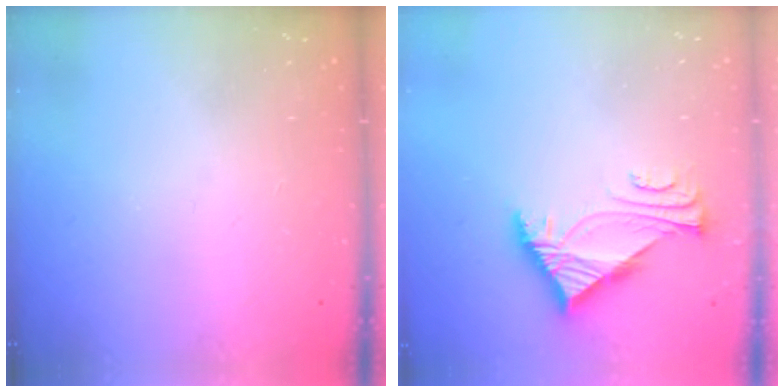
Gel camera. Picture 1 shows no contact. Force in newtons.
{"total": 5.8, "press": 5.7, "slide": 0.8}